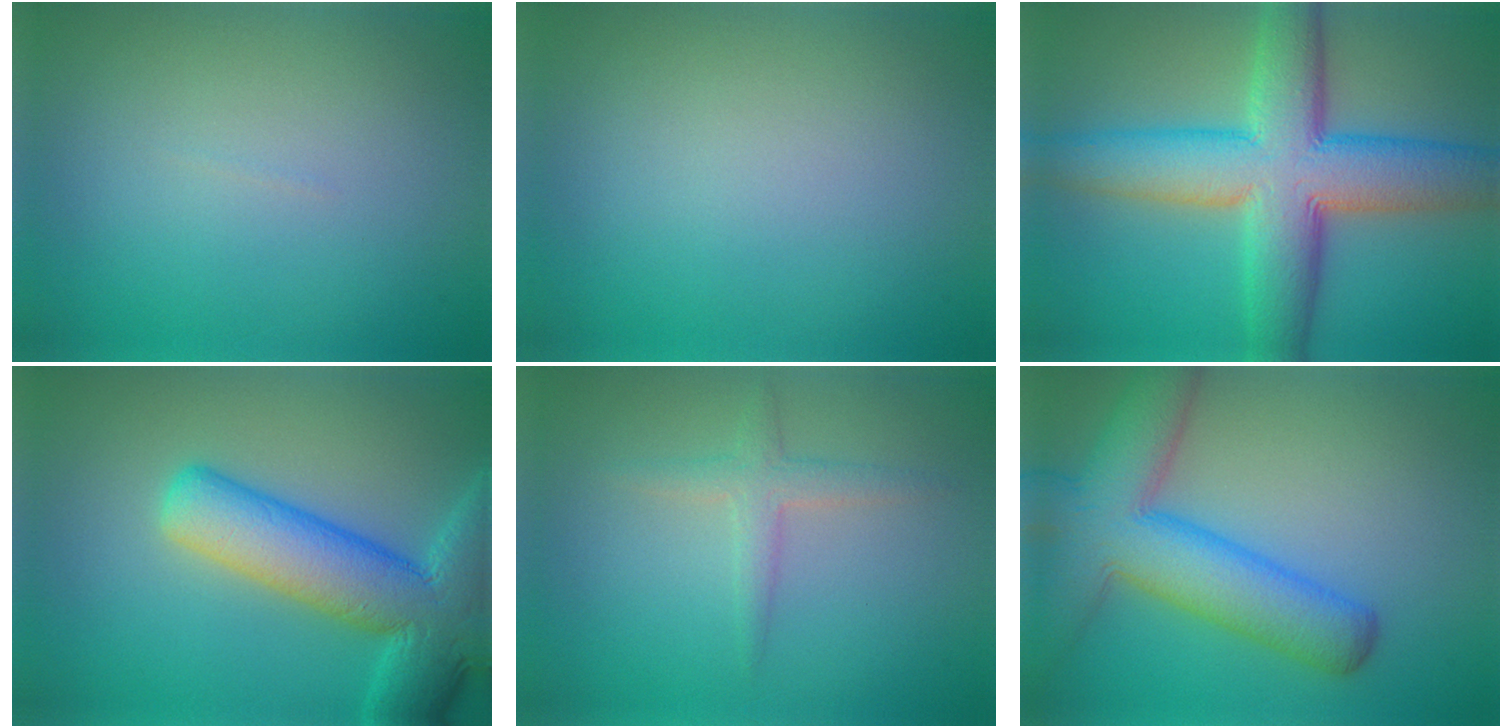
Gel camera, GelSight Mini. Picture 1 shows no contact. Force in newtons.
{"total": 0.0}
{"total": 11.0, "press": 11.0, "slide": 0.5}
{"total": 10.0, "press": 10.0, "slide": 0.6}
{"total": 1.9, "press": 1.9, "slide": 0.1}
{"total": 9.3, "press": 9.3, "slide": 0.7}